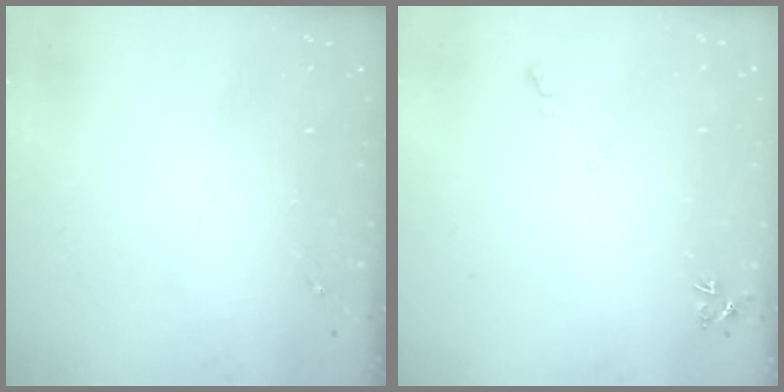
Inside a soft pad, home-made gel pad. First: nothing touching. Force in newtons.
{"total": 5.2, "press": 5.1, "slide": 1.0}